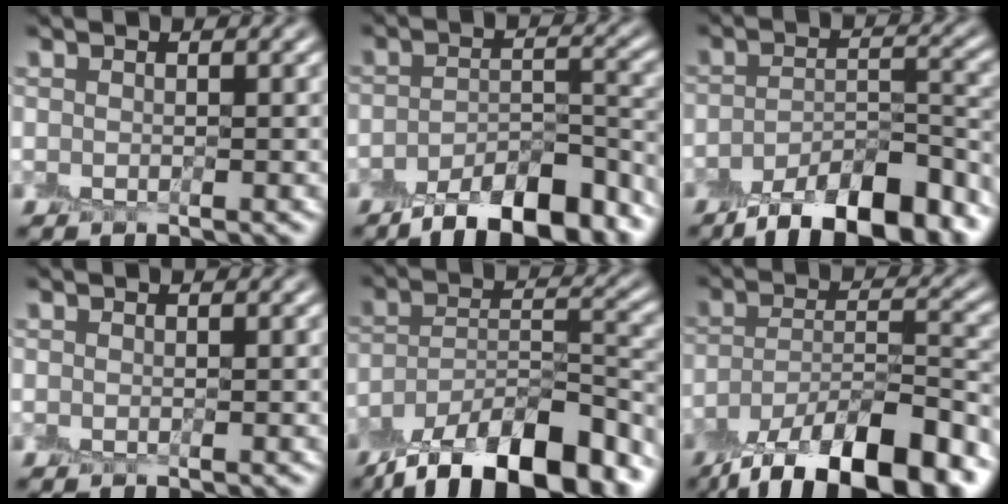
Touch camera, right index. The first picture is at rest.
{"total": 8.4, "force": [-6.3, 2.8, 4.8], "torque": [-0.069, -0.002, -0.105]}
{"total": 9.4, "force": [-6.9, 2.9, 5.6], "torque": [-0.084, -0.003, -0.115]}
{"total": 0.0}
{"total": 12.6, "force": [-9.4, 4.2, 7.3], "torque": [-0.125, 0.002, -0.163]}
{"total": 13.0, "force": [-9.3, 4.1, 8.1], "torque": [-0.145, -0.009, -0.155]}